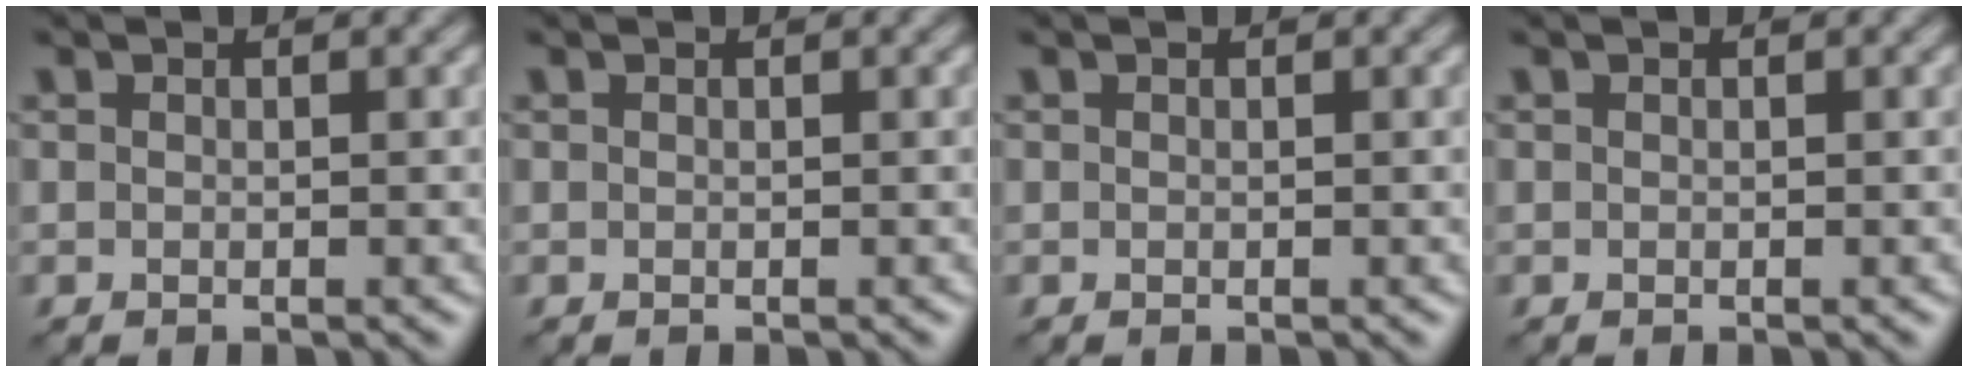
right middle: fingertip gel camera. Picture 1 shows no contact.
{"total": 0.0}
{"total": 0.0}
{"total": 0.0}